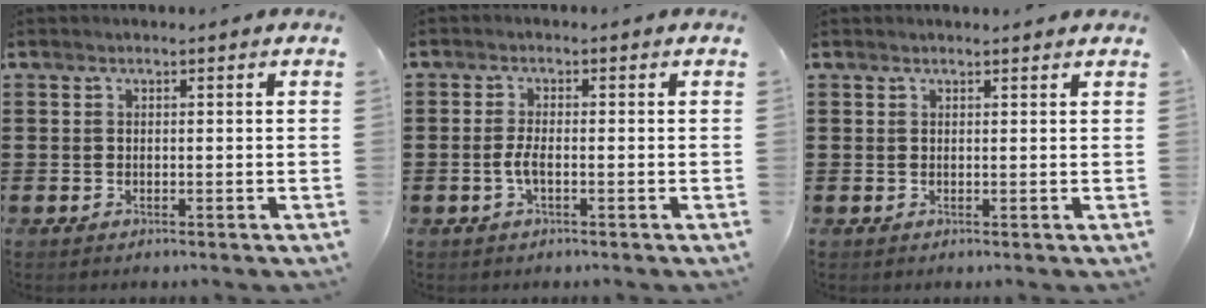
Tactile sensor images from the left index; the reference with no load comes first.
{"total": 2.4, "force": [-0.8, 0.6, 2.2], "torque": [-0.056, -0.003, -0.020]}
{"total": 0.8, "force": [0.7, -0.1, 0.2], "torque": [-0.006, -0.002, 0.015]}